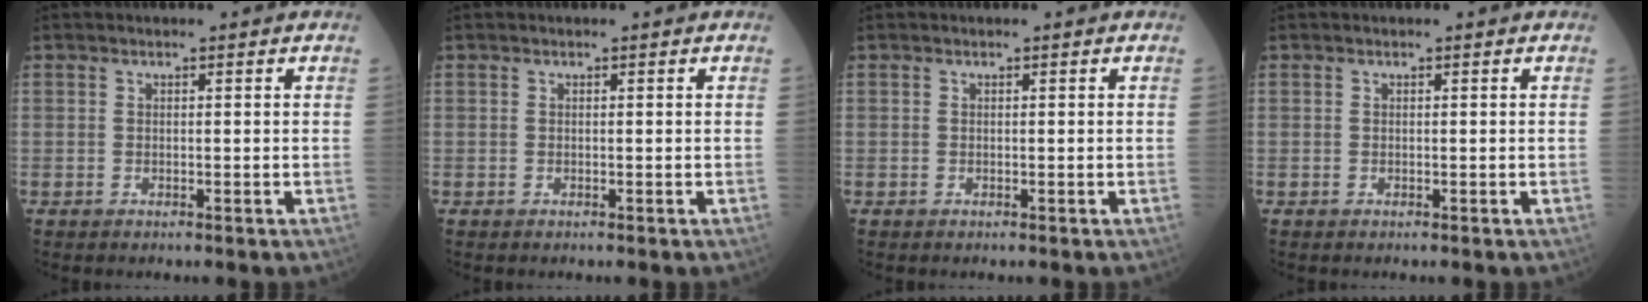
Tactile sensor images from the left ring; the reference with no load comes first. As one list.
[{"total": 0.0}, {"total": 0.0}, {"total": 0.0}]